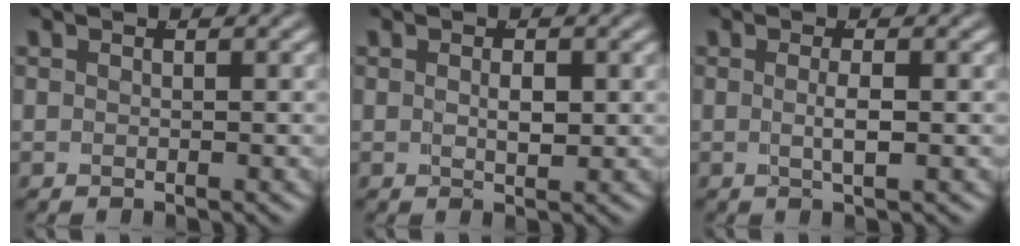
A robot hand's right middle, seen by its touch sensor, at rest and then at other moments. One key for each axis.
{"total": 1.5, "fx": 0.2, "fy": 0.3, "fz": 1.4, "tx": -0.021, "ty": -0.012, "tz": 0.013}
{"total": 1.5, "fx": -0.2, "fy": -0.4, "fz": 1.5, "tx": -0.029, "ty": -0.009, "tz": 0.000}